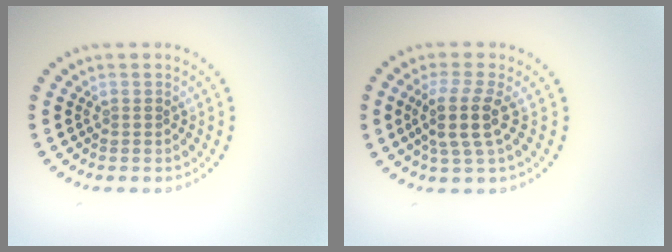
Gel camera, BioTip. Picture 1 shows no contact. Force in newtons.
{"total": 3.5, "press": 2.9, "slide": 2.0}